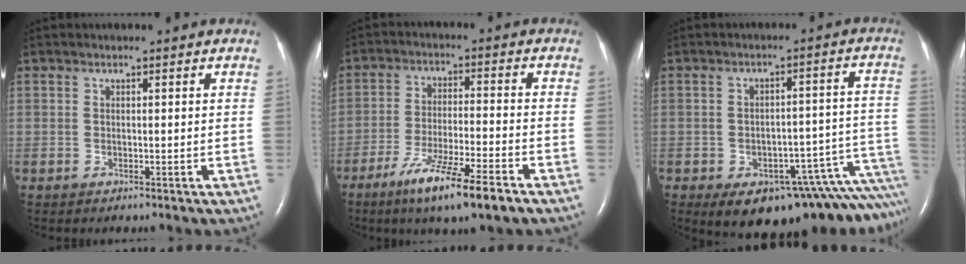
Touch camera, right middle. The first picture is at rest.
{"total": 11.4, "force": [-7.3, 0.3, 8.8], "torque": [-0.164, -0.030, -0.125]}
{"total": 17.2, "force": [-13.6, 5.8, 8.7], "torque": [-0.022, 0.056, -0.161]}